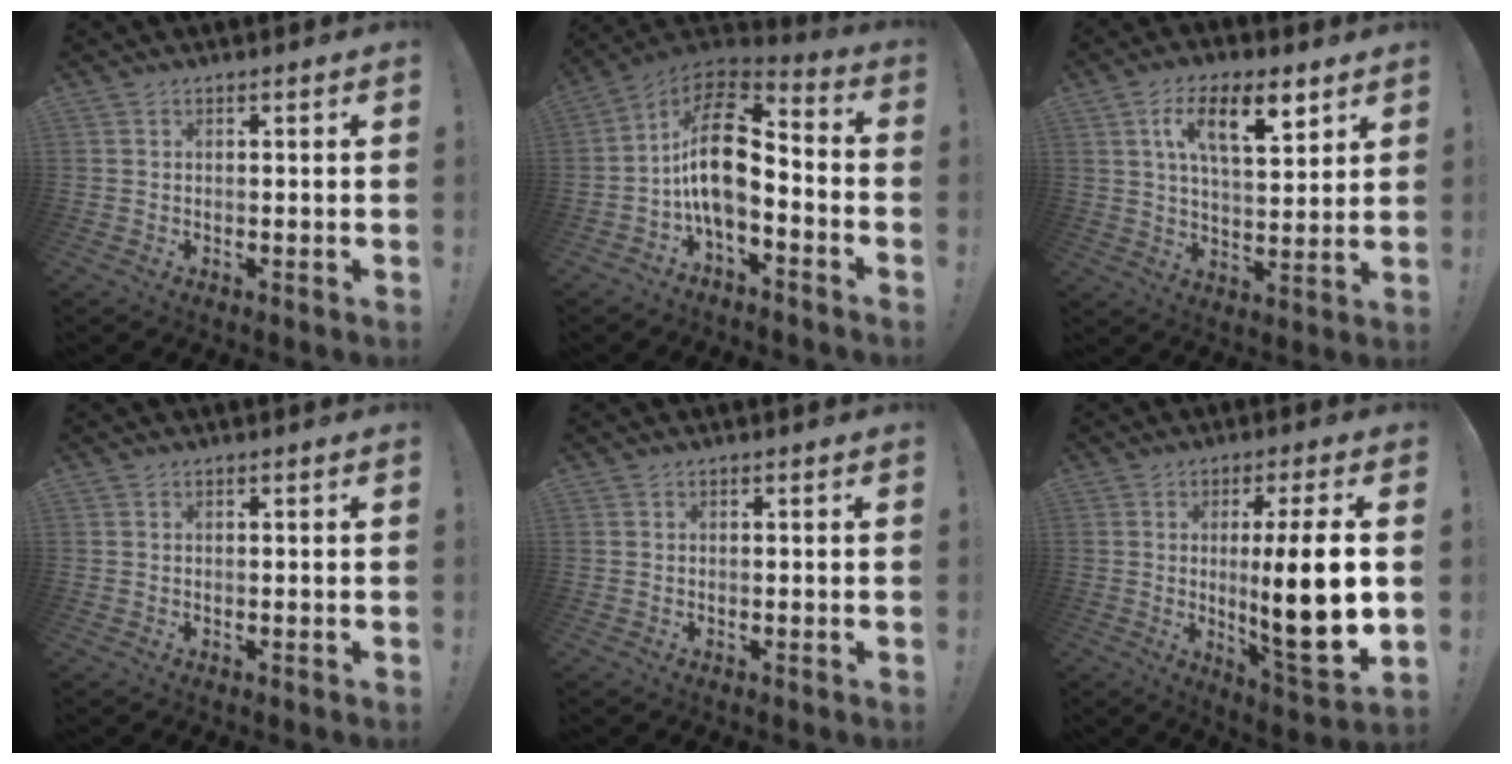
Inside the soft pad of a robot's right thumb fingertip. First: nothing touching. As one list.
[{"total": 16.3, "force": [-0.9, 8.6, 13.8], "torque": [-0.252, 0.017, -0.009]}, {"total": 13.7, "force": [6.6, 5.2, 10.8], "torque": [-0.169, -0.015, 0.108]}, {"total": 0.0}, {"total": 0.0}, {"total": 16.9, "force": [0.6, 2.1, 16.8], "torque": [-0.269, -0.024, 0.002]}]